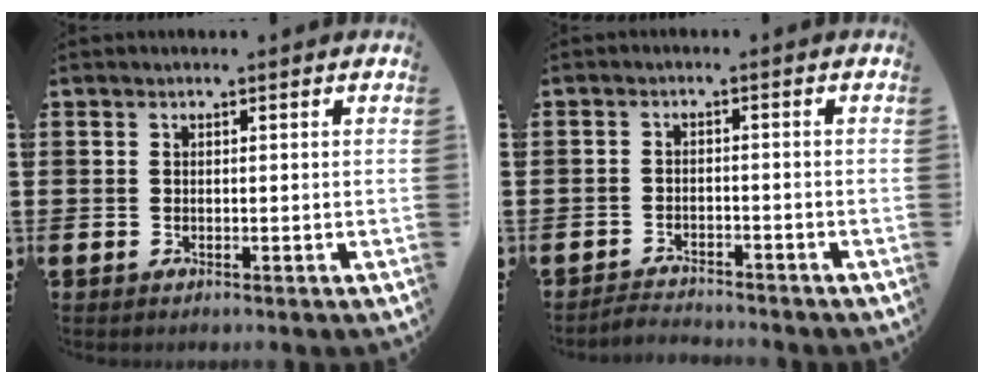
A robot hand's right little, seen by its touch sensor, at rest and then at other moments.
{"total": 2.2, "force": [-2.2, 0.0, -0.2], "torque": [-0.003, 0.003, -0.047]}